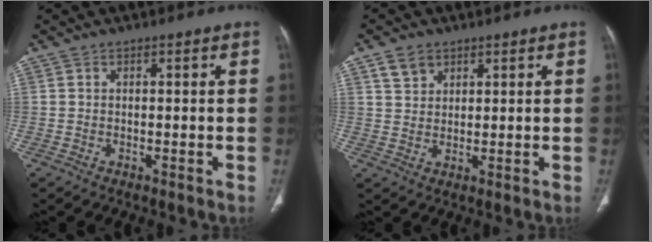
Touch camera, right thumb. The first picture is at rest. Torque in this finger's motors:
{"motor_torque": [-0.08, 0.21, 0.02, -0.04, 0.00]}